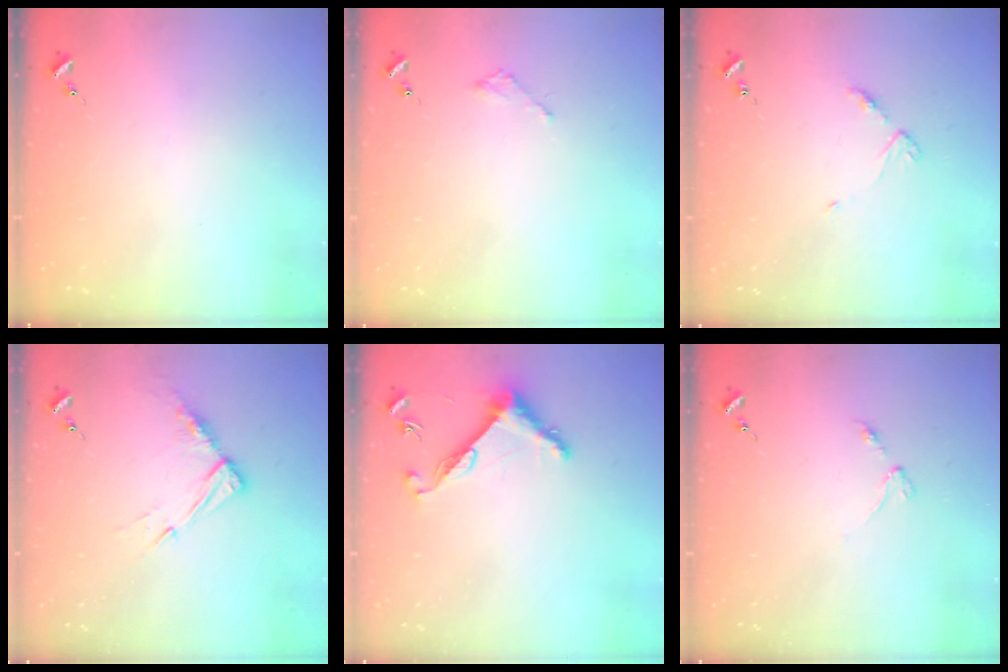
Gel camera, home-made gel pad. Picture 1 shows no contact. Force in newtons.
{"total": 1.8, "press": 1.8, "slide": 0.2}
{"total": 4.4, "press": 4.3, "slide": 0.5}
{"total": 9.4, "press": 9.4, "slide": 0.6}
{"total": 7.5, "press": 7.5, "slide": 0.5}
{"total": 3.2, "press": 3.1, "slide": 0.5}